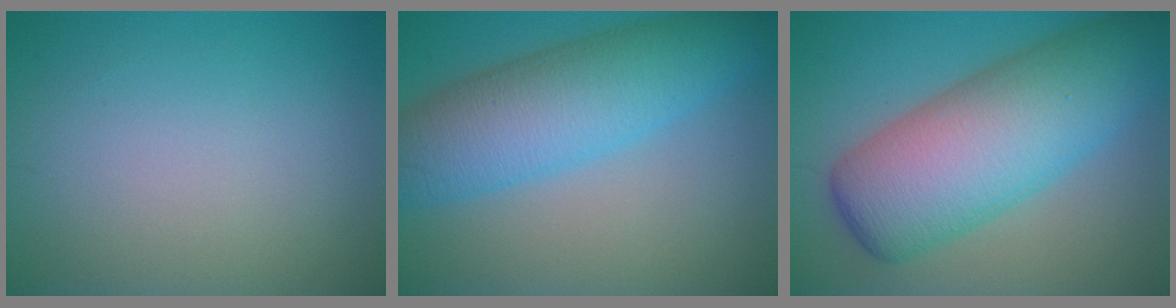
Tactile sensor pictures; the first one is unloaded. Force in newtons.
{"total": 8.6, "press": 8.6, "slide": 0.1}
{"total": 11.7, "press": 11.7, "slide": 0.1}